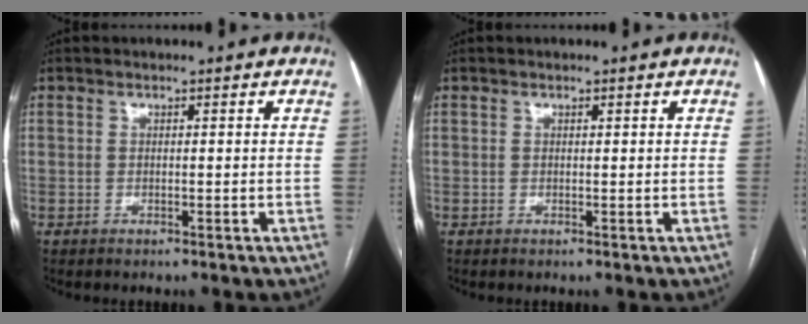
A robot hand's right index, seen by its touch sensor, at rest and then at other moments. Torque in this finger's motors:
{"motor_torque": [0.03, 0.06, 0.00, -0.01]}